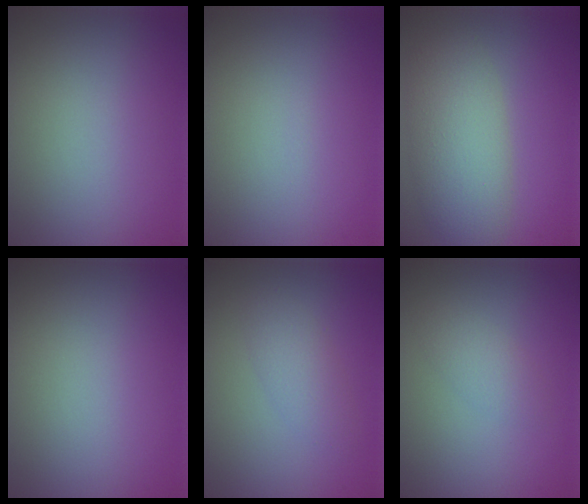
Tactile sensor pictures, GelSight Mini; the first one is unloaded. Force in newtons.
{"total": 0.0}
{"total": 5.3, "press": 5.3, "slide": 0.4}
{"total": 0.0}
{"total": 2.1, "press": 2.1, "slide": 0.1}
{"total": 1.5, "press": 1.5, "slide": 0.0}